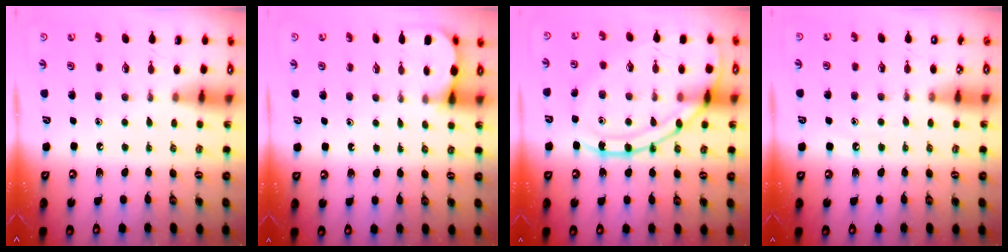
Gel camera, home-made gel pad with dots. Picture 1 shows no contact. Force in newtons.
{"total": 2.9, "press": 2.9, "slide": 0.3}
{"total": 16.3, "press": 16.2, "slide": 1.0}
{"total": 5.3, "press": 5.2, "slide": 0.7}